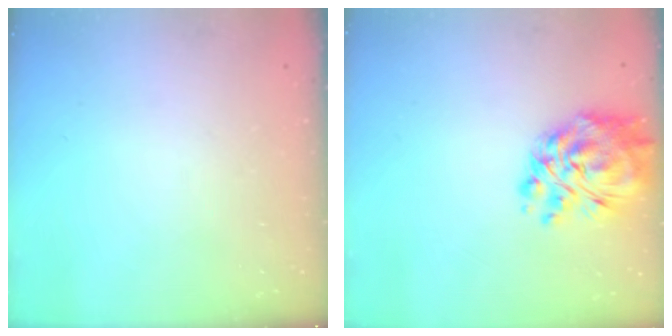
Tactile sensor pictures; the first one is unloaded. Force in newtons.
{"total": 13.1, "press": 12.4, "slide": 4.3}